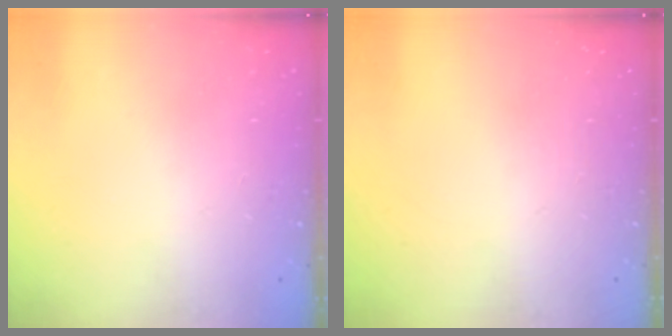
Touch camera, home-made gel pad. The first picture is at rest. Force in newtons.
{"total": 0.0}